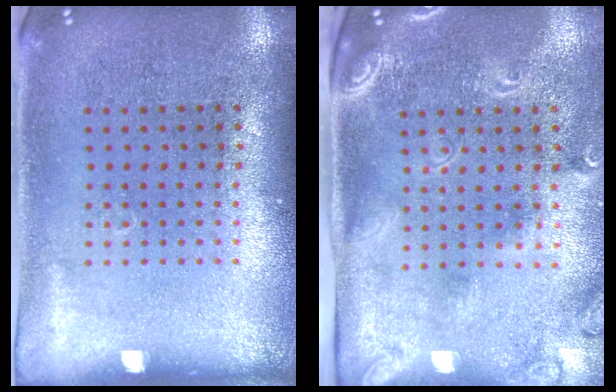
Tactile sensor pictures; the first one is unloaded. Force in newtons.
{"total": 2.4, "press": 1.8, "slide": 1.6}